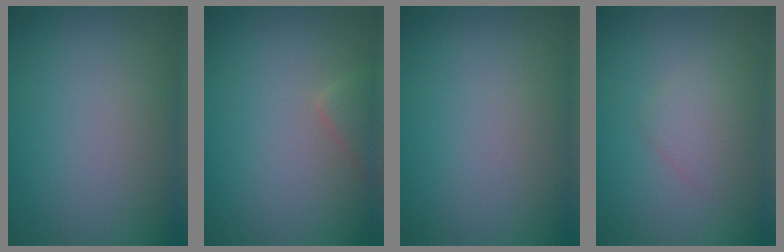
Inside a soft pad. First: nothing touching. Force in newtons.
{"total": 1.5, "press": 1.5, "slide": 0.1}
{"total": 0.0}
{"total": 1.8, "press": 1.8, "slide": 0.0}